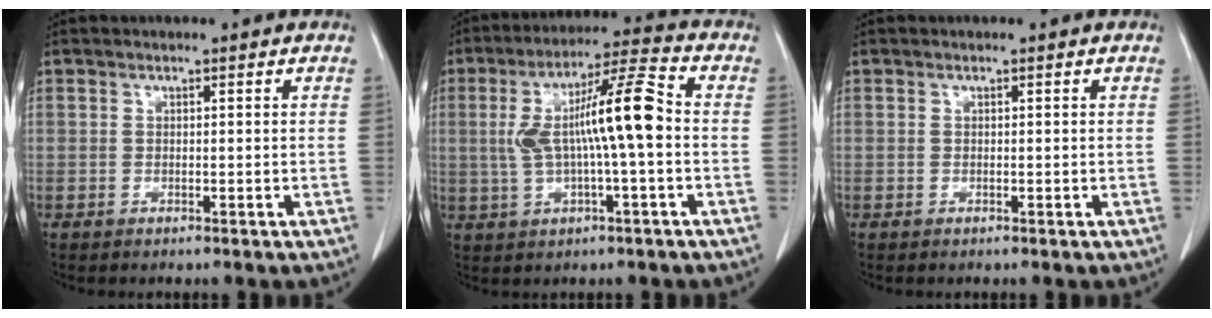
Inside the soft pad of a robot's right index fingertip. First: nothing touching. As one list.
[{"total": 12.0, "force": [0.2, 1.2, 11.9], "torque": [-0.214, 0.026, 0.003]}, {"total": 0.0}]